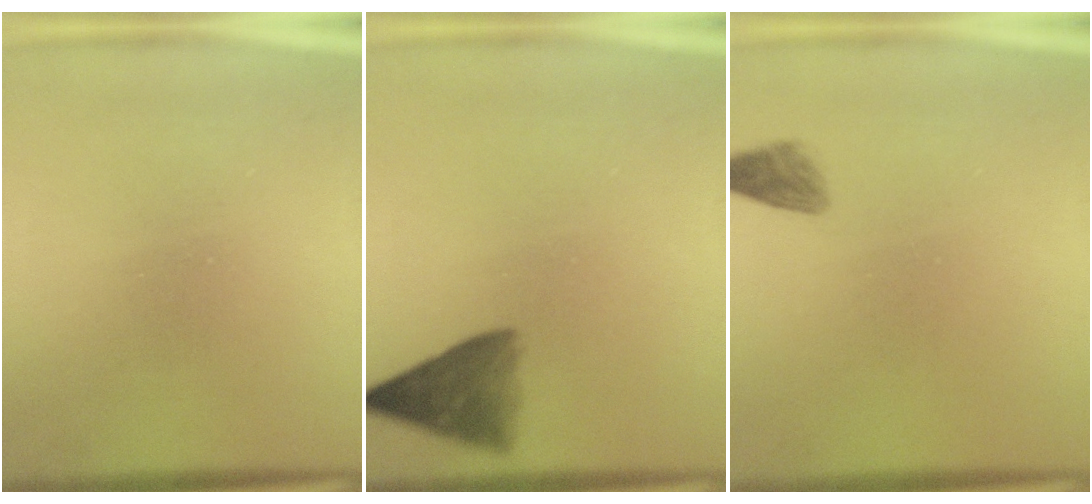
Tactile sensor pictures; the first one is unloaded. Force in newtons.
{"total": 5.8}
{"total": 1.9}